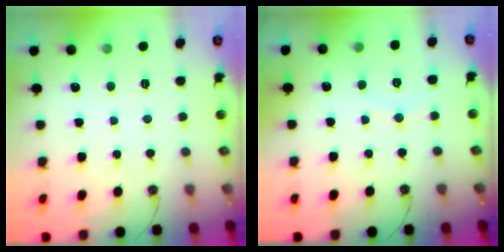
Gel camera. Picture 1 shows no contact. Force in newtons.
{"total": 4.3, "press": 4.2, "slide": 0.6}